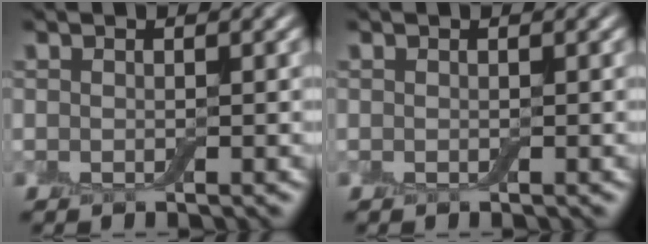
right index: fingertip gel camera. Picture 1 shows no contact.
{"total": 0.0}